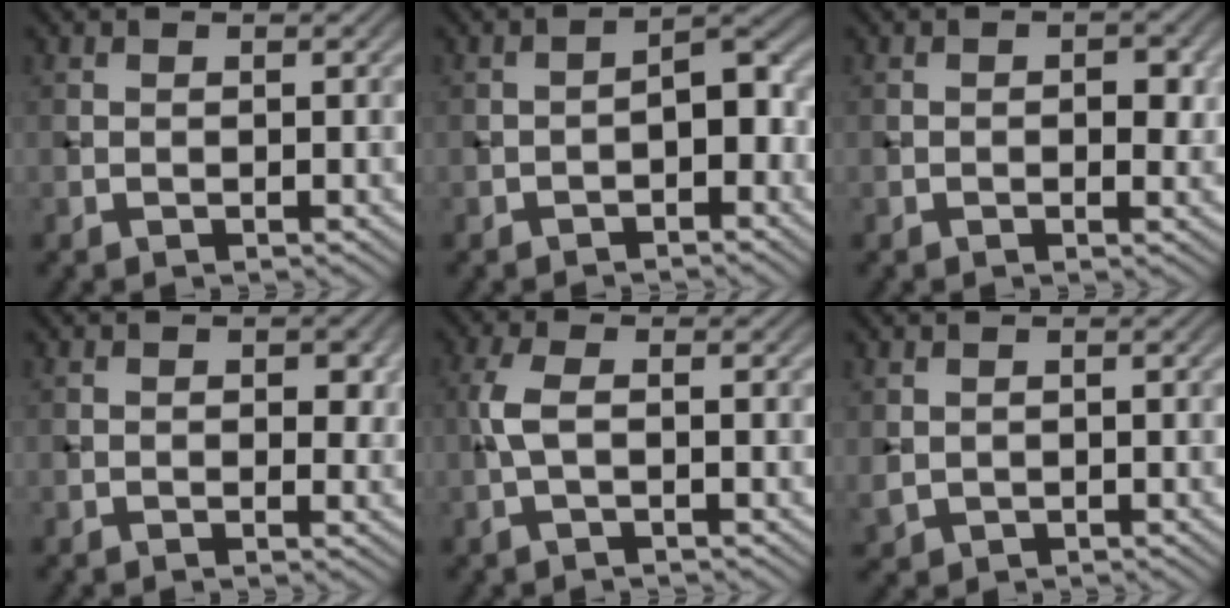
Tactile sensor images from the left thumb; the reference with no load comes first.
{"total": 3.6, "force": [-1.6, 1.7, 2.8], "torque": [-0.035, 0.015, -0.032]}
{"total": 2.5, "force": [0.1, 1.4, 2.1], "torque": [-0.025, -0.005, 0.000]}
{"total": 2.0, "force": [0.2, 1.3, 1.5], "torque": [-0.019, -0.008, 0.003]}
{"total": 2.9, "force": [-0.3, 0.8, 2.7], "torque": [-0.067, 0.007, -0.013]}
{"total": 1.5, "force": [0.3, 1.3, 0.6], "torque": [-0.020, -0.007, 0.012]}